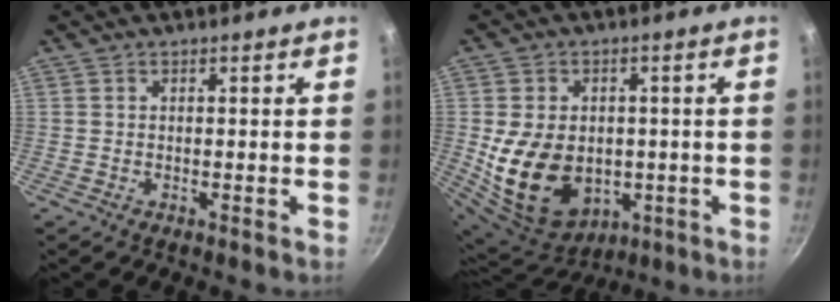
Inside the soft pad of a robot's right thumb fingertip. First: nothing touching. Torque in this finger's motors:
{"motor_torque": [-0.64, 1.29, 0.97, 0.80, 0.17]}